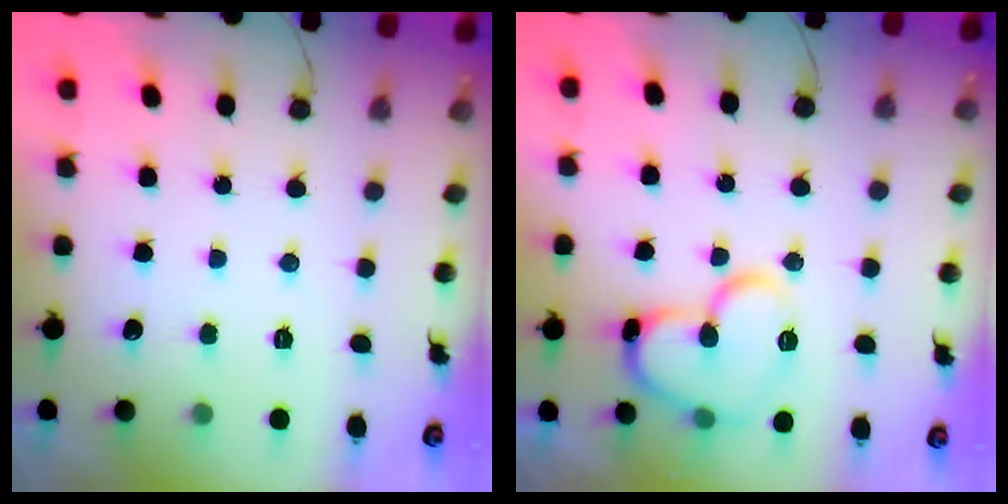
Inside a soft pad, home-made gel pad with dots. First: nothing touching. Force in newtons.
{"total": 14.9, "press": 14.8, "slide": 2.0}